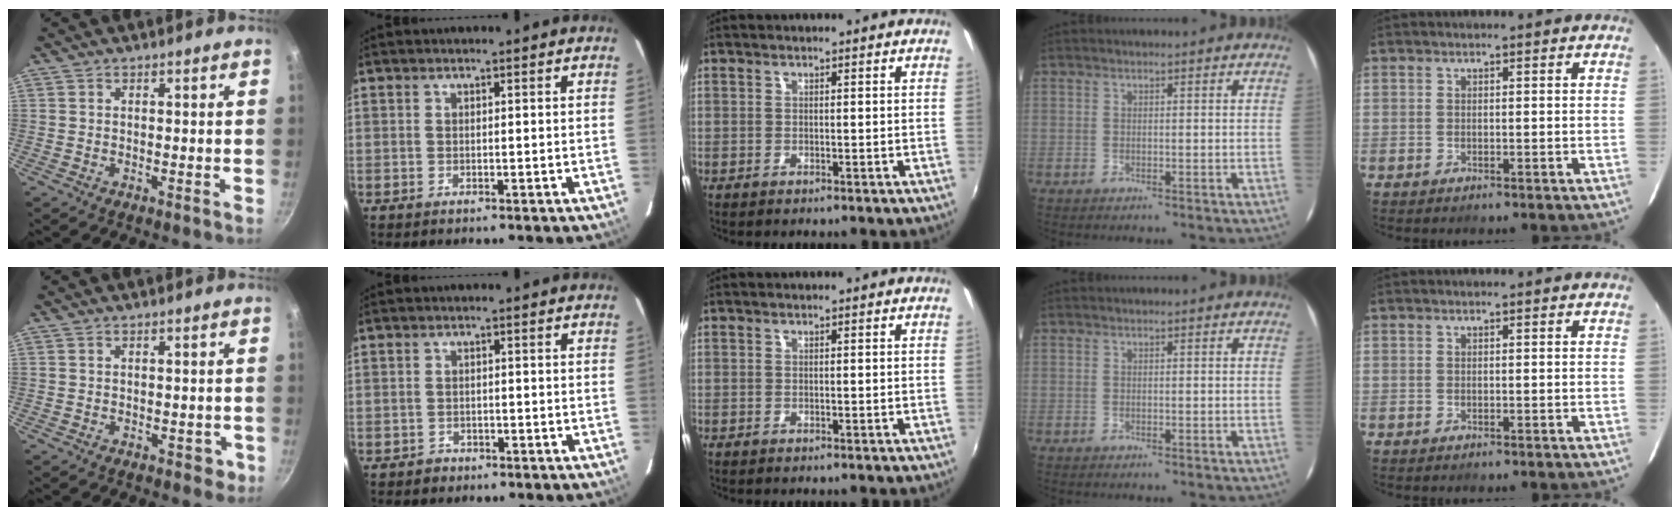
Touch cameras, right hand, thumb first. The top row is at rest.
{"thumb": {"total": 2.3, "force": [-0.5, 1.6, 1.6], "torque": [0.003, 0.011, -0.001]}, "index": {"total": 2.0, "force": [-1.2, 1.6, 0.1], "torque": [-0.006, 0.005, -0.016]}}